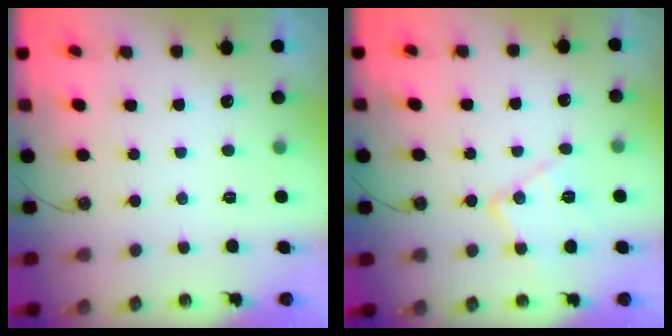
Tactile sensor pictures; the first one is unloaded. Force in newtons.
{"total": 13.0, "press": 13.0, "slide": 0.8}